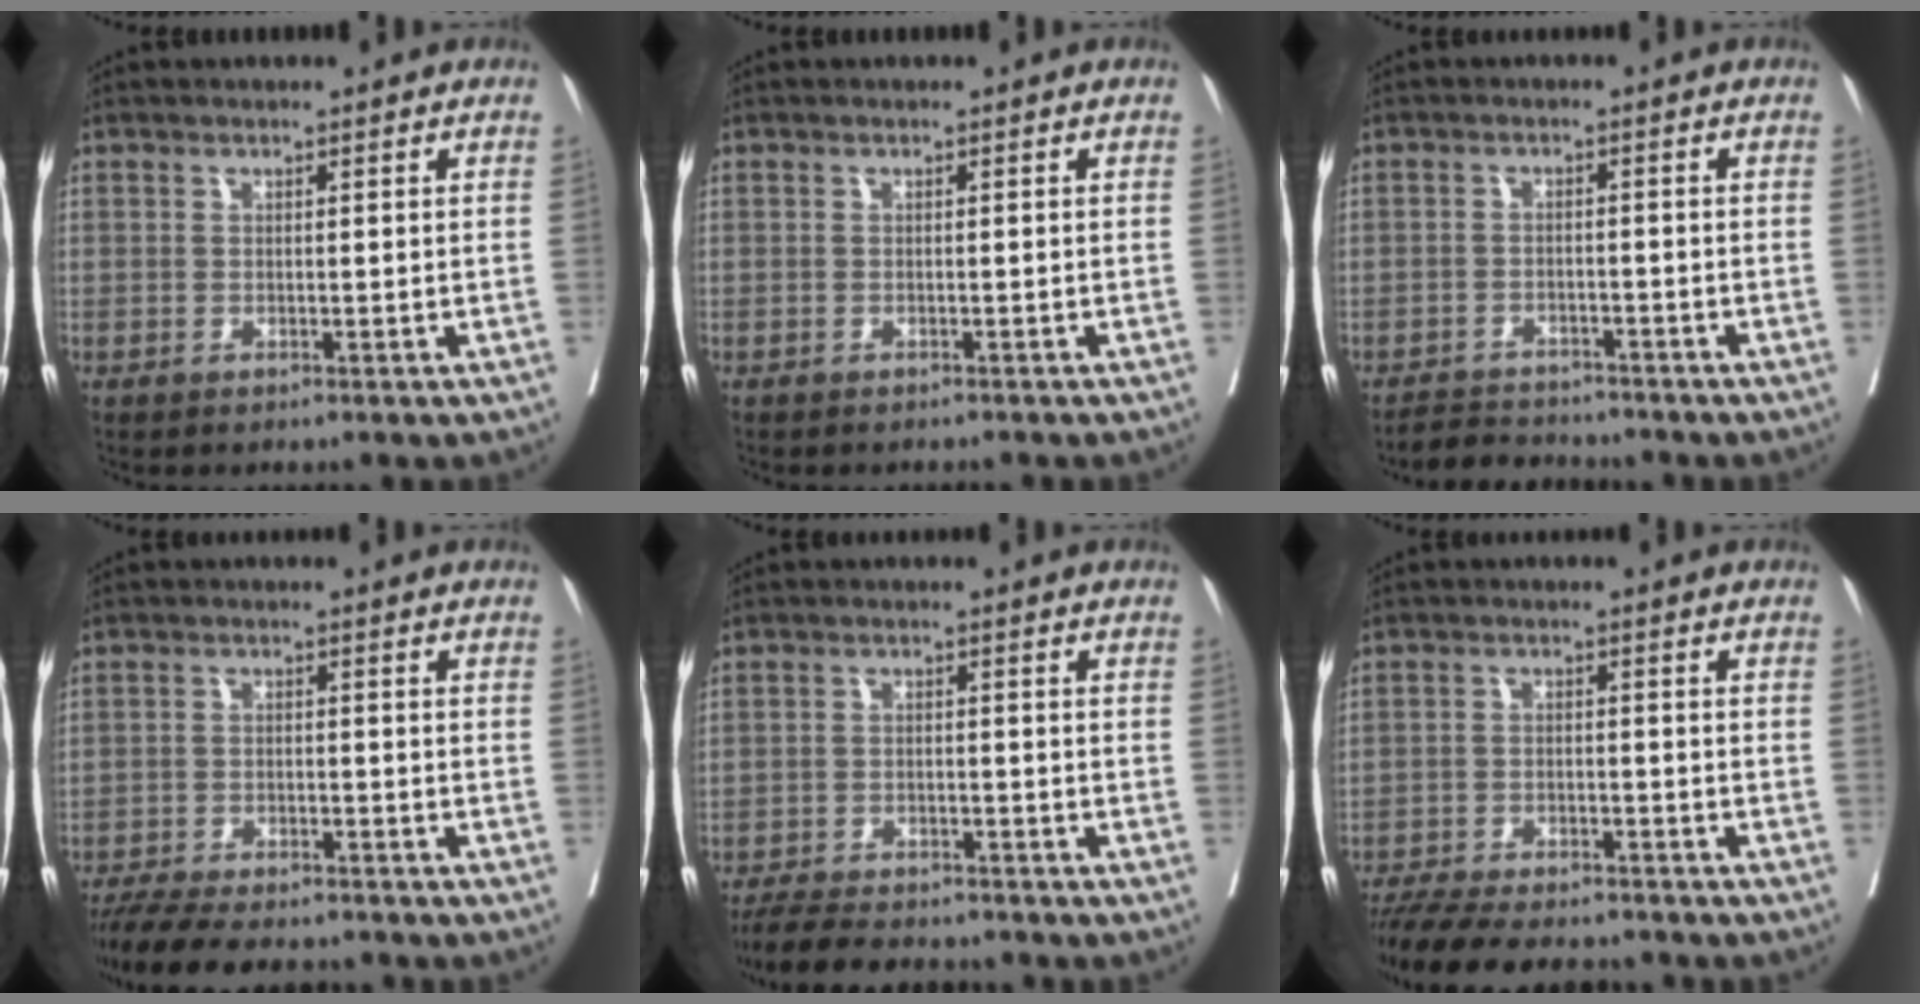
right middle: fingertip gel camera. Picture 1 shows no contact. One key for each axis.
{"total": 2.6, "fx": -2.5, "fy": 0.5, "fz": 0.7, "tx": -0.016, "ty": -0.005, "tz": -0.031}
{"total": 4.9, "fx": -4.8, "fy": 1.0, "fz": 0.3, "tx": -0.008, "ty": -0.012, "tz": -0.080}
{"total": 13.3, "fx": -11.9, "fy": 2.7, "fz": 5.4, "tx": -0.103, "ty": -0.014, "tz": -0.173}
{"total": 10.7, "fx": -9.7, "fy": 2.3, "fz": 3.8, "tx": -0.067, "ty": -0.011, "tz": -0.145}
{"total": 14.7, "fx": -13.2, "fy": 3.0, "fz": 5.8, "tx": -0.114, "ty": -0.013, "tz": -0.192}